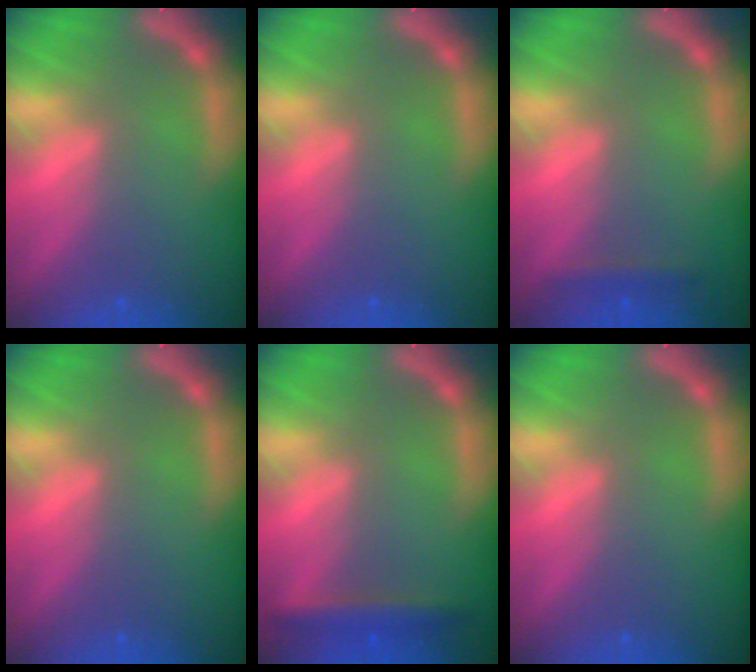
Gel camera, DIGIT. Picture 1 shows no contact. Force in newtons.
{"total": 0.0}
{"total": 1.4}
{"total": 0.0}
{"total": 2.9}
{"total": 0.0}